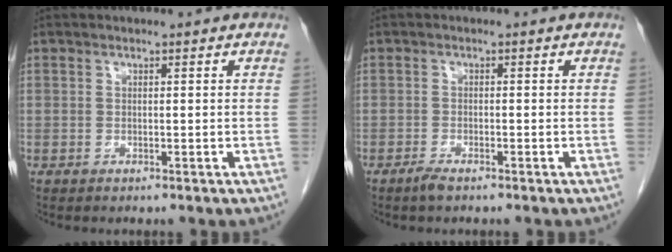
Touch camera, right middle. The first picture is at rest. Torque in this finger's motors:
{"motor_torque": [-0.04, -0.14, 0.01, 0.01]}